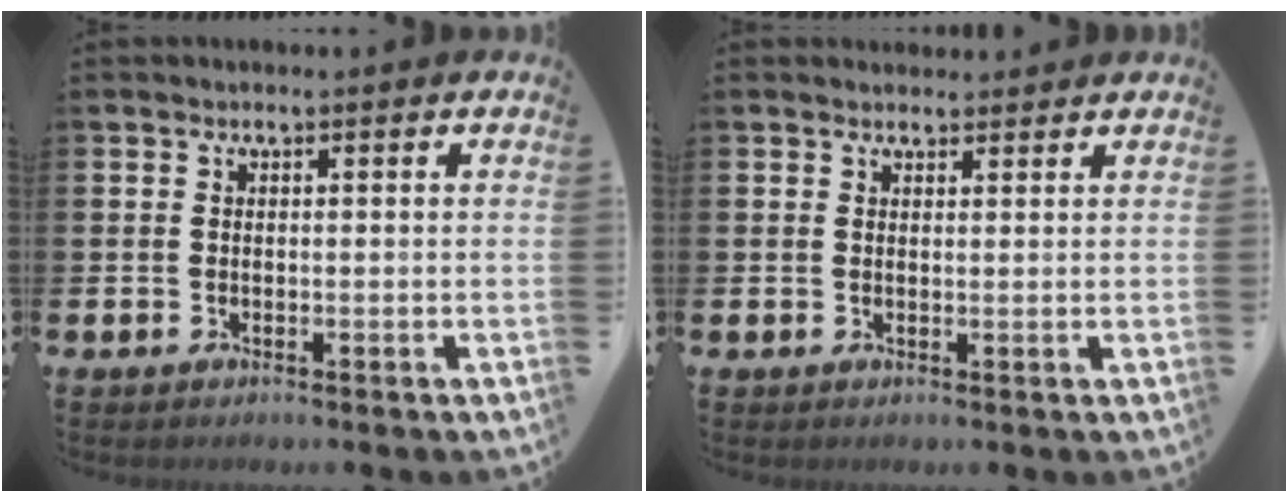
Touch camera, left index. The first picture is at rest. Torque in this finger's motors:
{"motor_torque": [0.41, -0.99, 0.01, 0.00]}